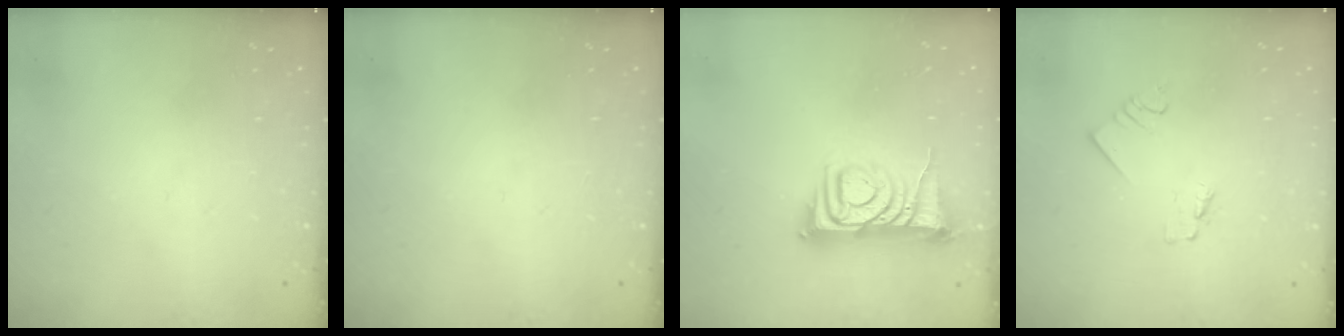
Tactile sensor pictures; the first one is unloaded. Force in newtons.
{"total": 0.0}
{"total": 9.4, "press": 9.4, "slide": 1.1}
{"total": 1.2, "press": 1.2, "slide": 0.0}